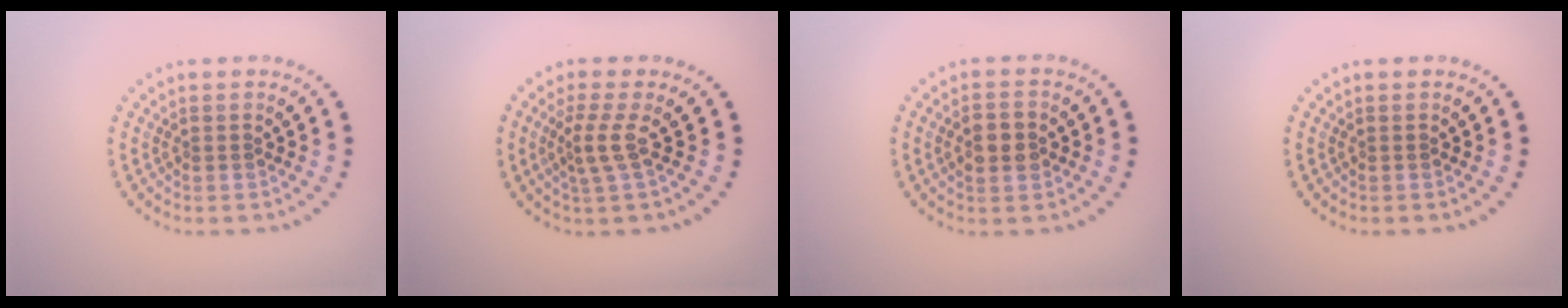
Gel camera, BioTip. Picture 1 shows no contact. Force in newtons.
{"total": 2.4, "press": 1.6, "slide": 1.8}
{"total": 2.6, "press": 2.6, "slide": 0.1}
{"total": 0.0}